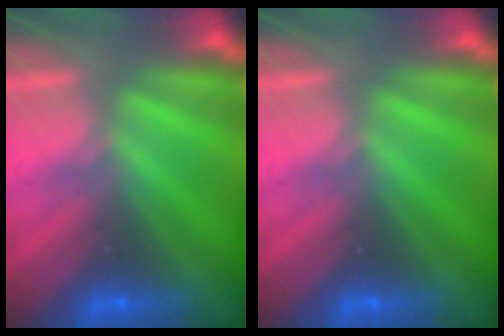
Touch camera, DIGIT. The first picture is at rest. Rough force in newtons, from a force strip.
{"total": 0.0}